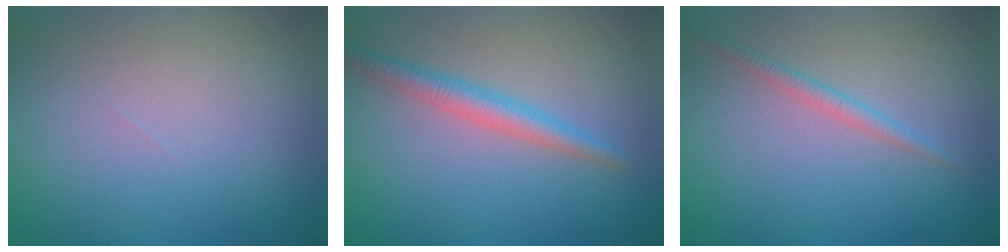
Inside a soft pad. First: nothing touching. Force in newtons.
{"total": 2.6, "press": 2.6, "slide": 0.1}
{"total": 1.4, "press": 1.4, "slide": 0.1}